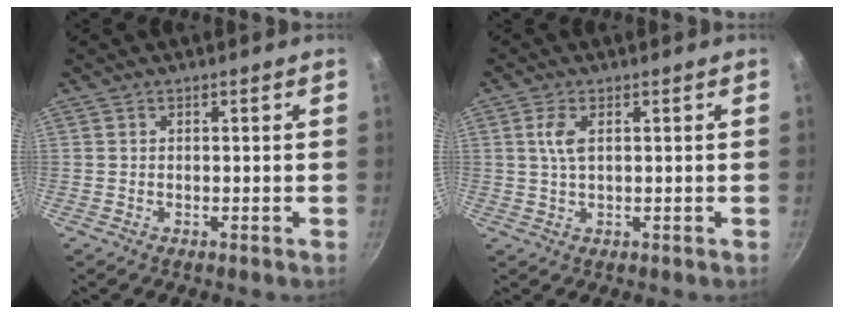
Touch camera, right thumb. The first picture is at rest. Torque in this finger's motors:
{"motor_torque": [0.89, 0.66, 0.47, -0.37, 0.02]}